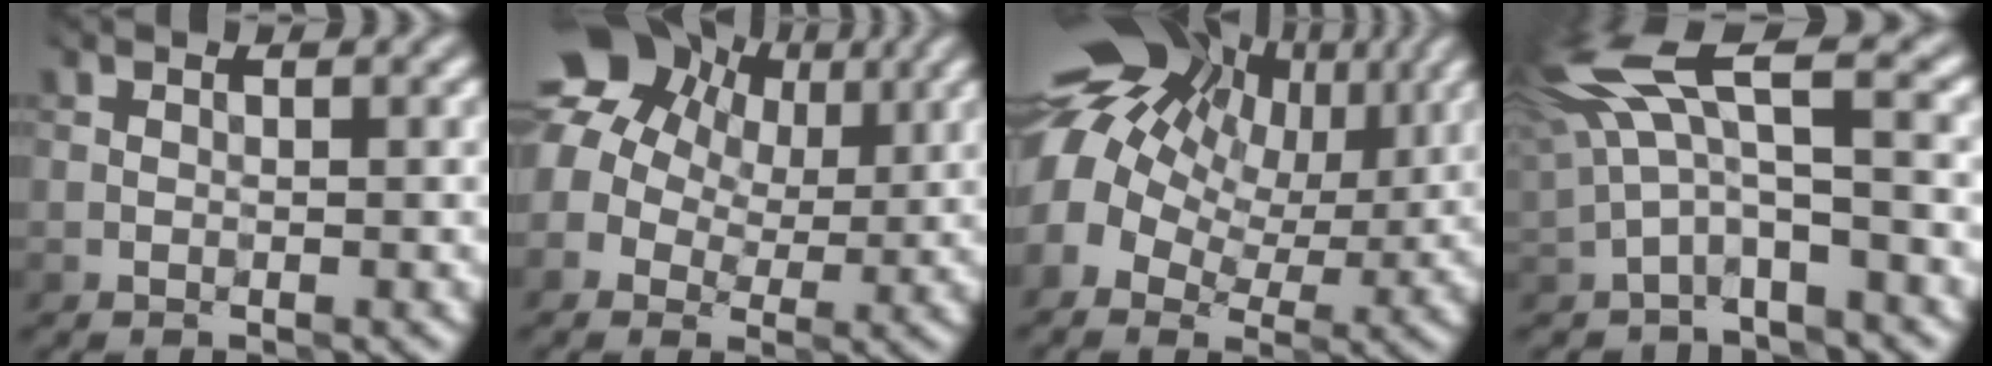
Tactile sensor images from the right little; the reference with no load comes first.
{"total": 13.4, "force": [5.4, 10.4, 6.6], "torque": [-0.155, 0.041, 0.084]}
{"total": 15.1, "force": [3.4, 11.6, 9.2], "torque": [-0.188, 0.031, 0.042]}
{"total": 5.7, "force": [1.4, 1.6, 5.3], "torque": [-0.113, -0.003, 0.017]}